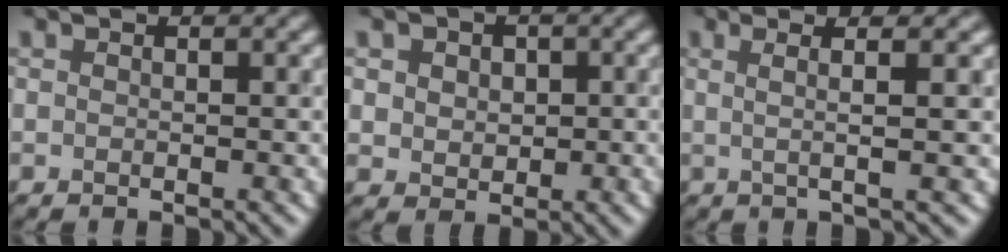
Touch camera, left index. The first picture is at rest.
{"total": 3.2, "force": [1.0, 2.7, 1.3], "torque": [-0.024, 0.013, 0.015]}
{"total": 3.5, "force": [1.0, 0.7, 3.2], "torque": [-0.048, 0.009, -0.003]}